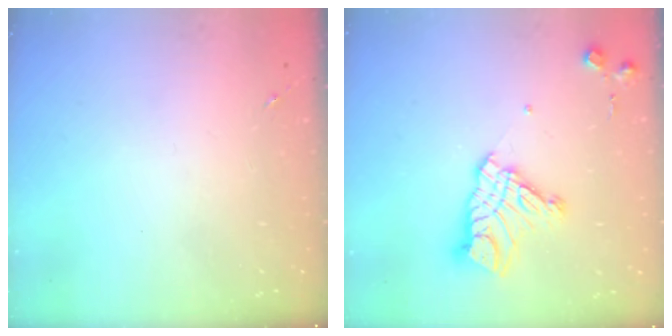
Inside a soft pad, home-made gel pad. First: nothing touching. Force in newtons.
{"total": 14.5, "press": 14.5, "slide": 1.3}